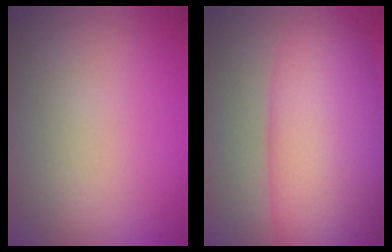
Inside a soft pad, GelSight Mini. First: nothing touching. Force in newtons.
{"total": 10.6, "press": 10.6, "slide": 0.2}